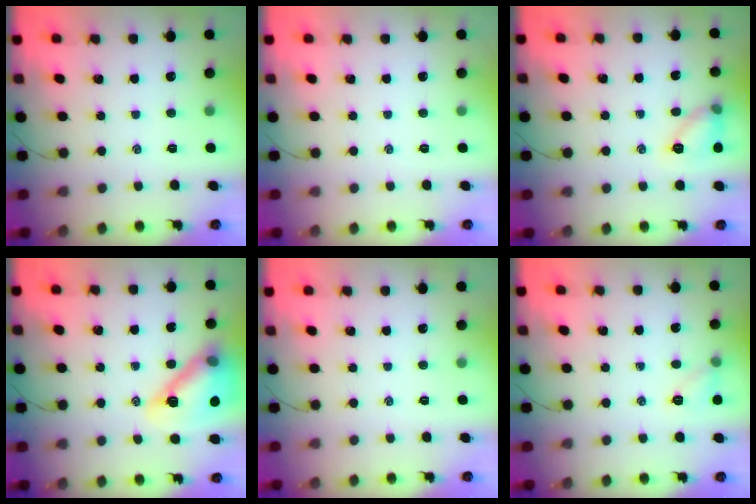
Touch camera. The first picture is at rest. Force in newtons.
{"total": 0.0}
{"total": 9.4, "press": 9.4, "slide": 0.7}
{"total": 18.4, "press": 18.1, "slide": 2.8}
{"total": 0.0}
{"total": 6.6, "press": 6.5, "slide": 1.0}